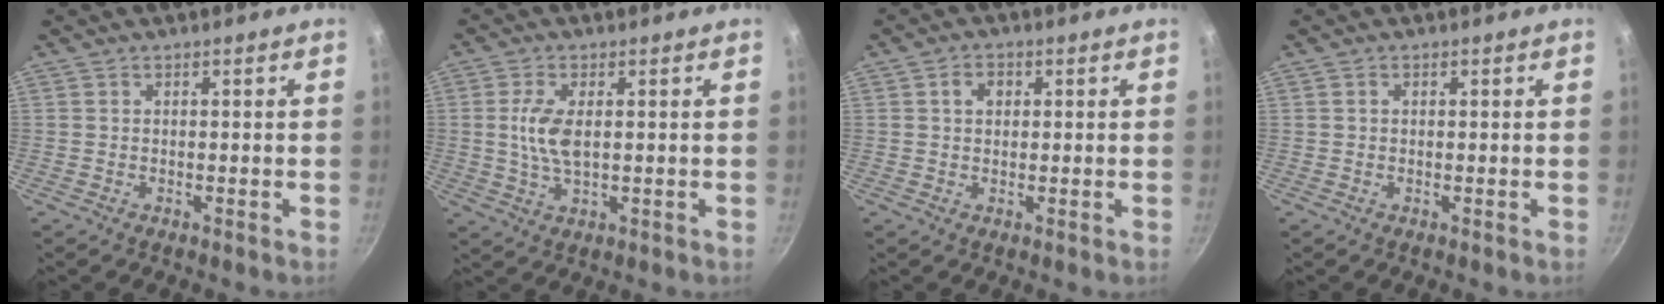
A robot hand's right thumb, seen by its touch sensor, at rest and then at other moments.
{"total": 6.6, "force": [0.7, 3.1, 5.8], "torque": [-0.119, -0.002, 0.013]}
{"total": 3.1, "force": [0.8, 2.4, 1.9], "torque": [-0.018, 0.005, 0.010]}
{"total": 0.8, "force": [0.2, 0.7, 0.5], "torque": [-0.006, 0.005, 0.004]}